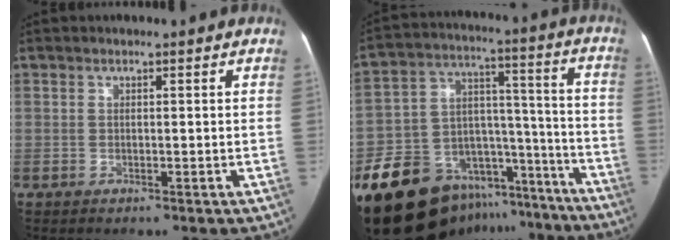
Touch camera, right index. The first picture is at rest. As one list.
[{"total": 26.3, "force": [-19.2, 14.4, 10.7], "torque": [-0.164, 0.060, -0.273]}]